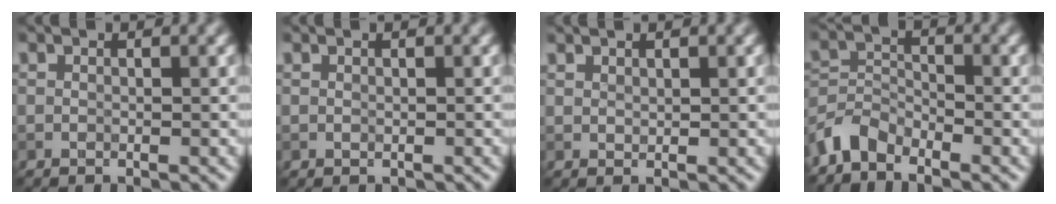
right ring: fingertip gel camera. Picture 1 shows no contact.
{"total": 0.0}
{"total": 0.9, "force": [0.8, 0.2, 0.1], "torque": [-0.003, 0.003, 0.015]}
{"total": 3.3, "force": [-2.9, 1.3, 0.7], "torque": [-0.011, 0.003, -0.071]}